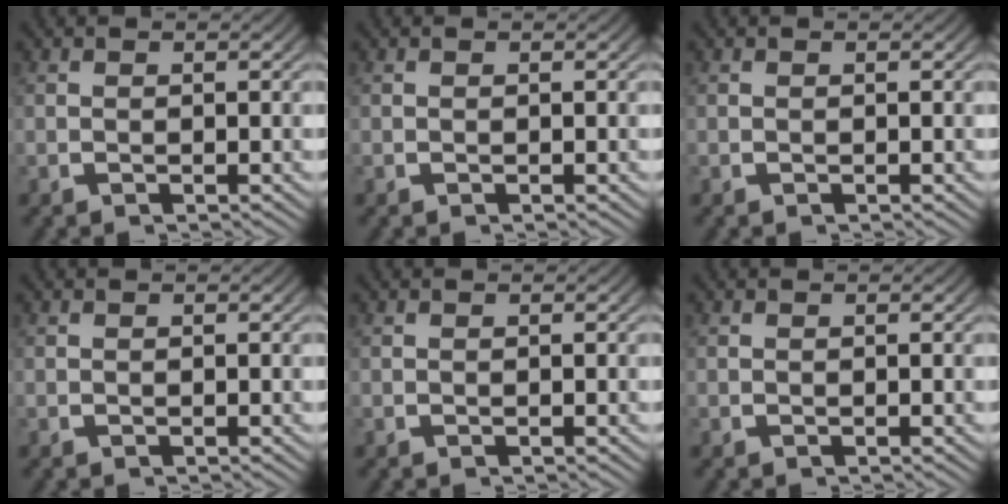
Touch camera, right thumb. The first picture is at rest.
{"total": 0.0}
{"total": 0.0}
{"total": 0.0}
{"total": 0.0}
{"total": 0.0}